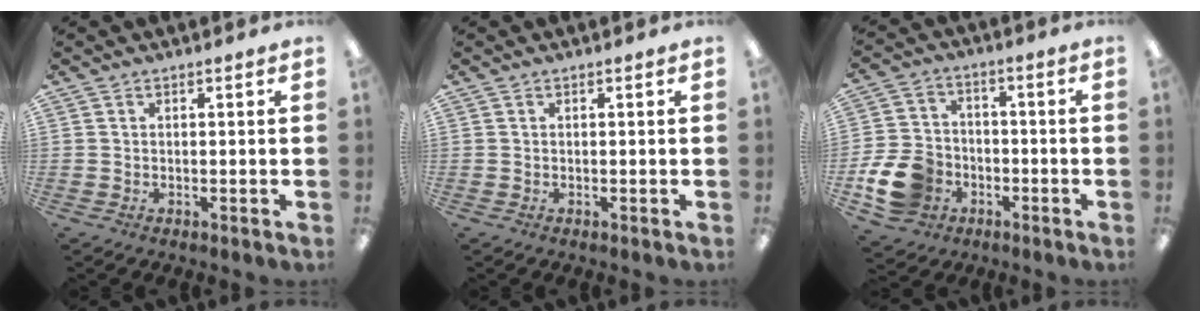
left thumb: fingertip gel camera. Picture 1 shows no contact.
{"total": 0.0}
{"total": 12.3, "force": [-5.1, 9.6, 5.7], "torque": [-0.135, 0.041, -0.086]}